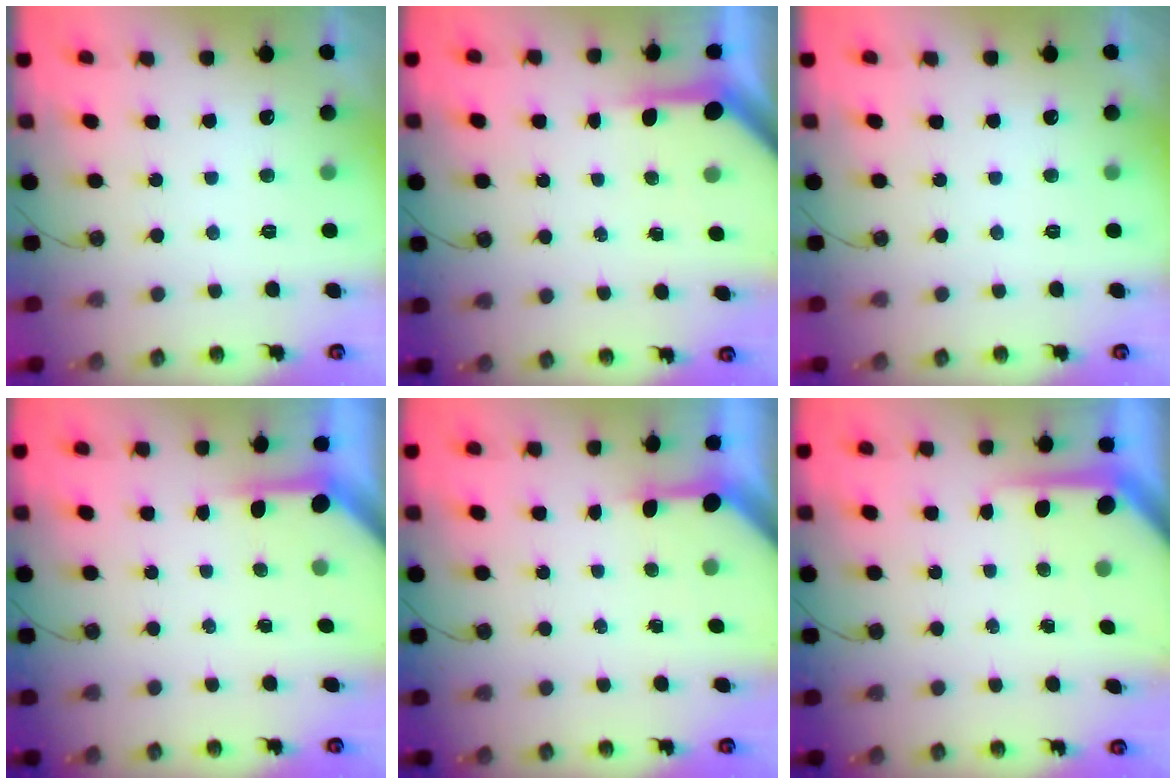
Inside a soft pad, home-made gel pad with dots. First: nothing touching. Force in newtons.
{"total": 4.9, "press": 4.9, "slide": 0.4}
{"total": 0.0}
{"total": 3.9, "press": 3.9, "slide": 0.3}
{"total": 3.3, "press": 3.2, "slide": 0.3}
{"total": 6.0, "press": 5.9, "slide": 0.4}